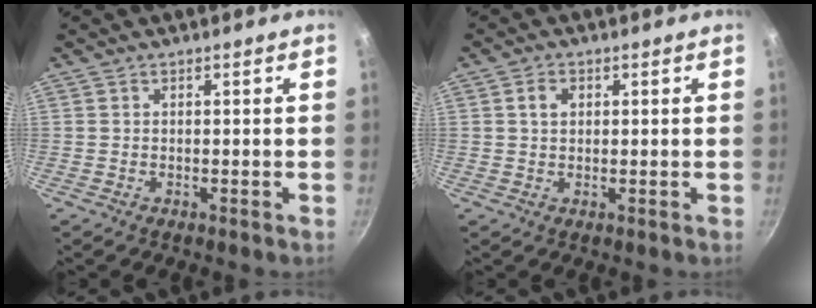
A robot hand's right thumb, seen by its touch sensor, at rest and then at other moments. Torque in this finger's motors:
{"motor_torque": [0.35, 0.69, 0.29, 0.13, 0.15]}